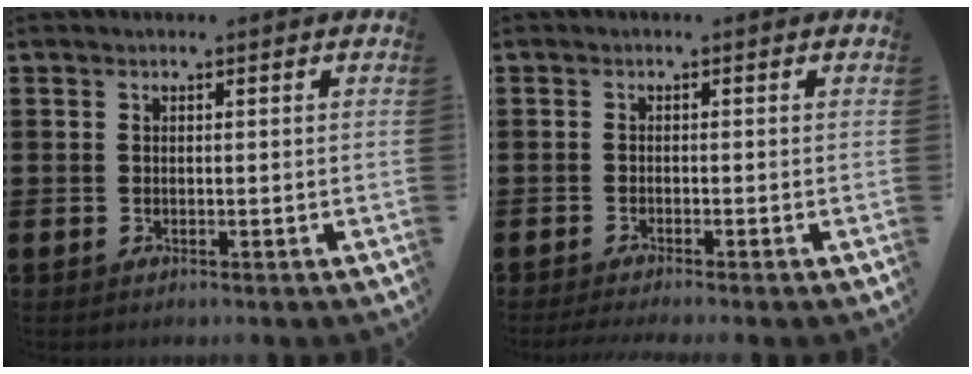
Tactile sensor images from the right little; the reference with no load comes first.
{"total": 1.0, "force": [-0.8, 0.0, 0.6], "torque": [-0.009, -0.002, -0.015]}